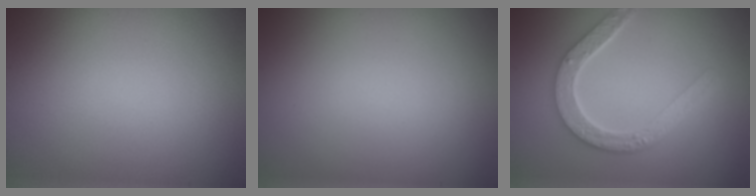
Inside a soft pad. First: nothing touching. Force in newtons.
{"total": 0.0}
{"total": 4.6, "press": 3.6, "slide": 2.9}